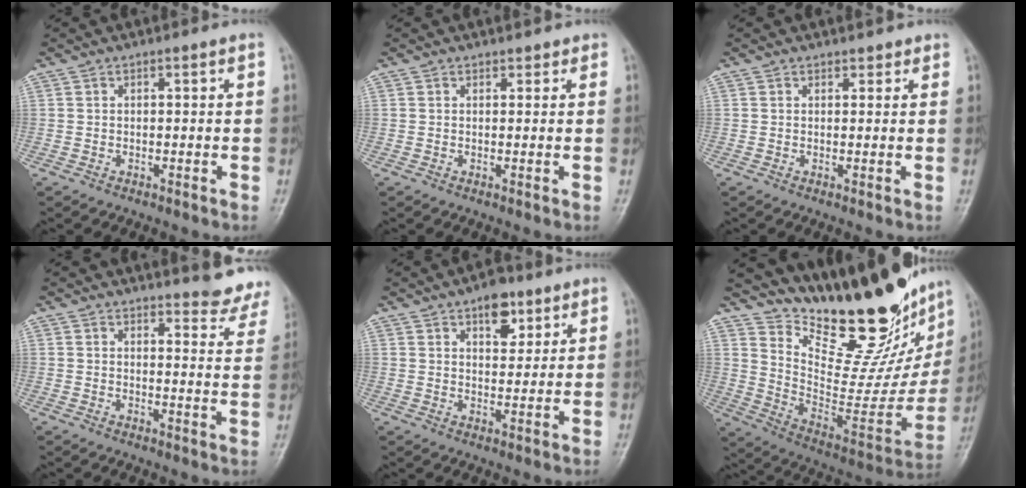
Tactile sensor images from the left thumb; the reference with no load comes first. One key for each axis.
{"total": 1.1, "fx": 0.8, "fy": 0.7, "fz": 0.0, "tx": 0.012, "ty": -0.004, "tz": 0.005}
{"total": 1.3, "fx": 1.0, "fy": 0.8, "fz": 0.1, "tx": 0.016, "ty": -0.006, "tz": 0.008}
{"total": 10.8, "fx": 10.4, "fy": 2.3, "fz": 1.8, "tx": 0.018, "ty": -0.089, "tz": 0.096}
{"total": 6.6, "fx": 3.9, "fy": 3.7, "fz": 3.9, "tx": -0.028, "ty": -0.017, "tz": 0.055}
{"total": 28.9, "fx": 23.1, "fy": 9.0, "fz": 14.9, "tx": -0.191, "ty": -0.155, "tz": 0.346}